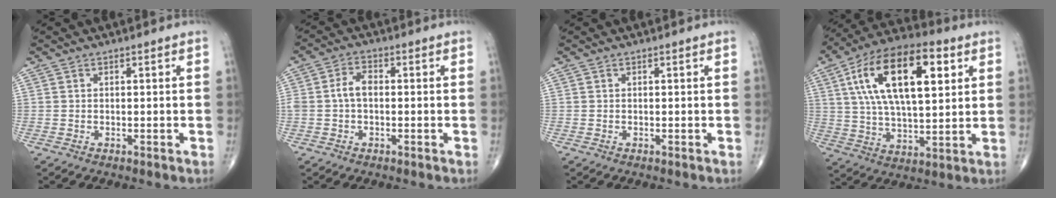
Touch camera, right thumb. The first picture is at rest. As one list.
[{"total": 4.0, "force": [-0.2, 2.5, 3.1], "torque": [-0.062, 0.016, -0.007]}, {"total": 0.0}, {"total": 21.8, "force": [7.0, 9.9, 18.2], "torque": [-0.308, 0.001, 0.113]}]